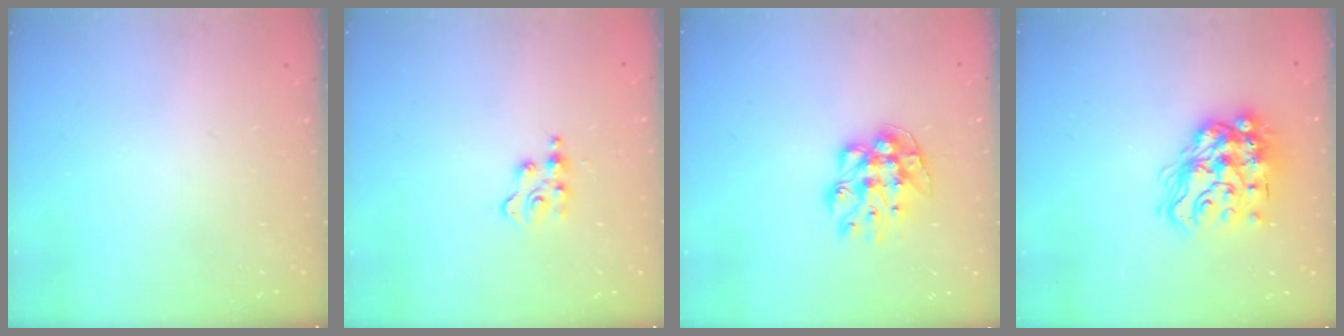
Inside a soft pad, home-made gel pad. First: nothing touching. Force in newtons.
{"total": 3.9, "press": 3.8, "slide": 0.5}
{"total": 9.7, "press": 9.7, "slide": 0.4}
{"total": 17.8, "press": 17.7, "slide": 1.1}